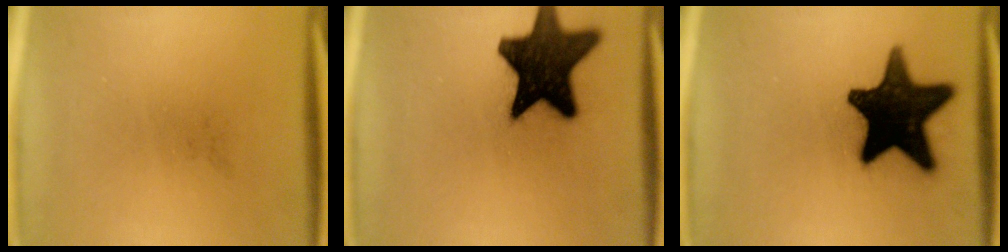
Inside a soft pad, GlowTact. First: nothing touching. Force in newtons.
{"total": 18.0}
{"total": 19.2}